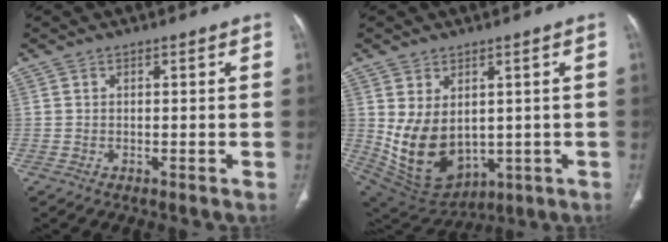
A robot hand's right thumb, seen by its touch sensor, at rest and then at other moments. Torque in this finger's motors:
{"motor_torque": [-0.24, 1.21, 0.74, 0.96, 0.34]}